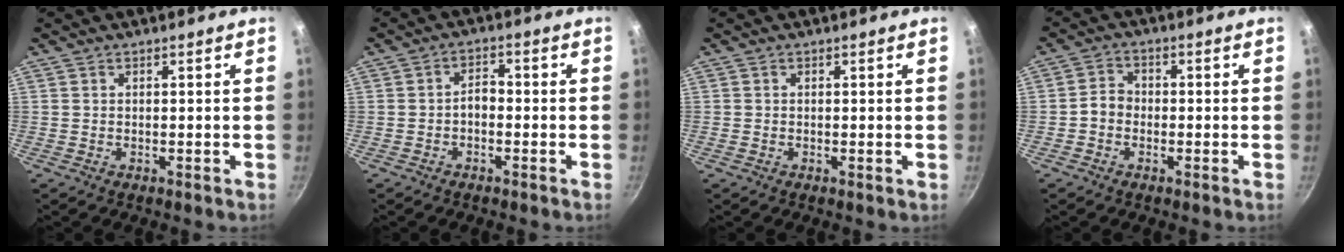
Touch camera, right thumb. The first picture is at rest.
{"total": 2.8, "force": [-1.0, 1.8, 2.0], "torque": [-0.022, 0.018, -0.021]}
{"total": 0.0}
{"total": 3.3, "force": [-1.0, 2.8, 1.5], "torque": [-0.014, 0.020, -0.027]}